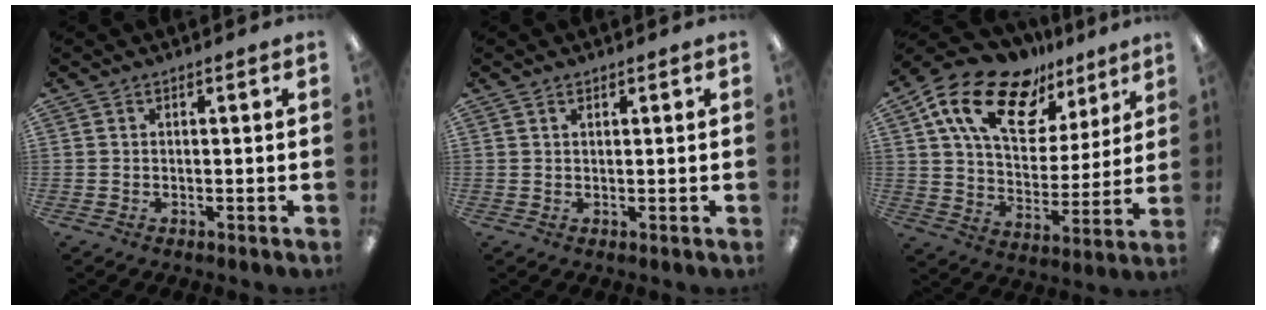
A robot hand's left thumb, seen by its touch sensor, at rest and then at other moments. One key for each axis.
{"total": 1.0, "fx": 0.7, "fy": 0.4, "fz": 0.6, "tx": -0.012, "ty": 0.001, "tz": 0.012}
{"total": 20.1, "fx": 12.9, "fy": 10.6, "fz": 11.3, "tx": -0.203, "ty": -0.067, "tz": 0.230}